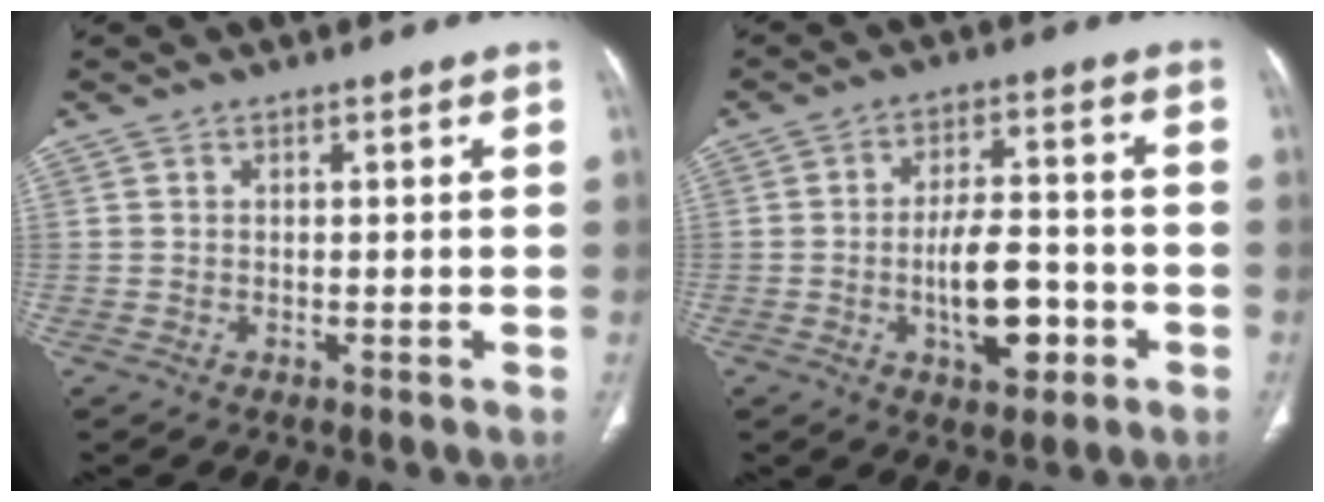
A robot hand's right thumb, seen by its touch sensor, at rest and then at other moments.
{"total": 10.4, "force": [-3.0, 4.9, 8.7], "torque": [-0.125, 0.021, -0.046]}